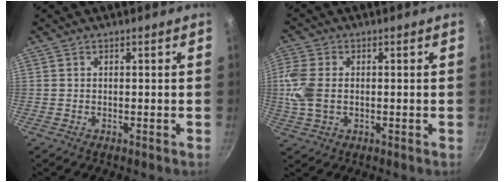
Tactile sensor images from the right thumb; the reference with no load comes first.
{"total": 7.6, "force": [0.1, 5.0, 5.6], "torque": [-0.127, 0.003, -0.002]}